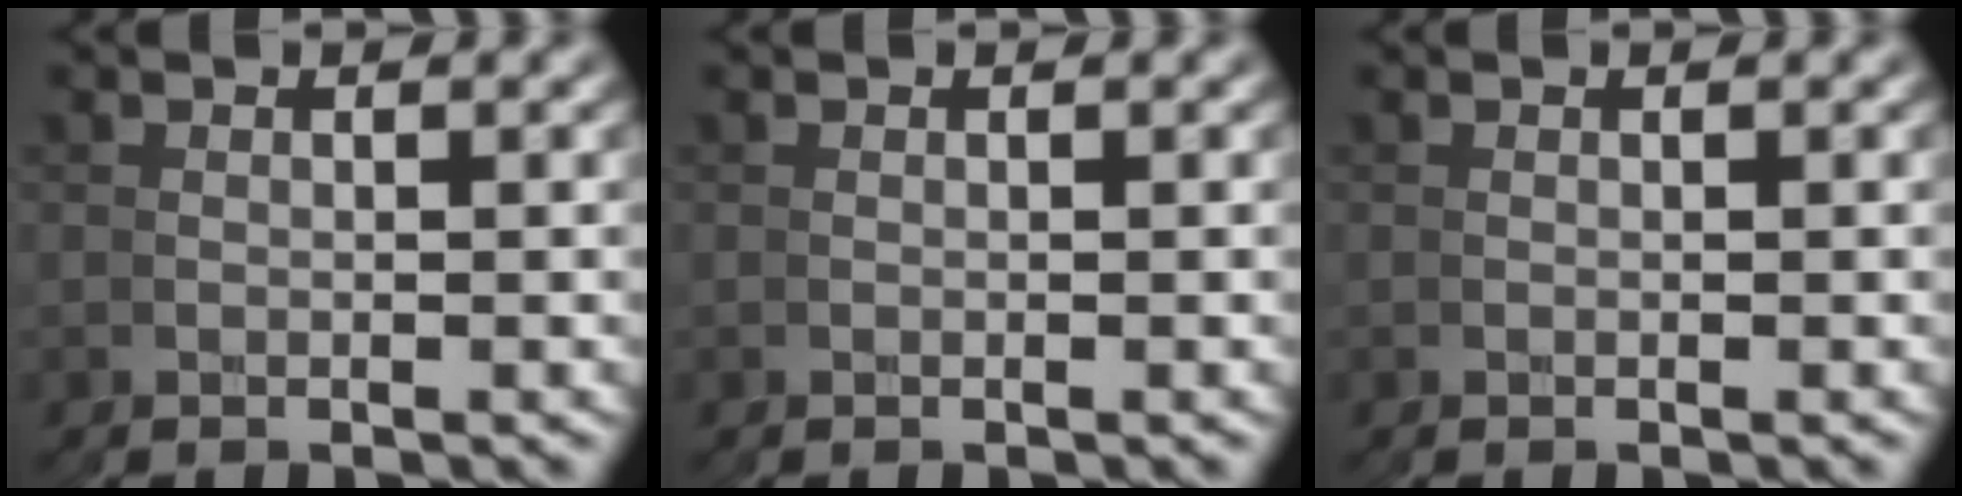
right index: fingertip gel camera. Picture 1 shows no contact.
{"total": 0.0}
{"total": 0.0}